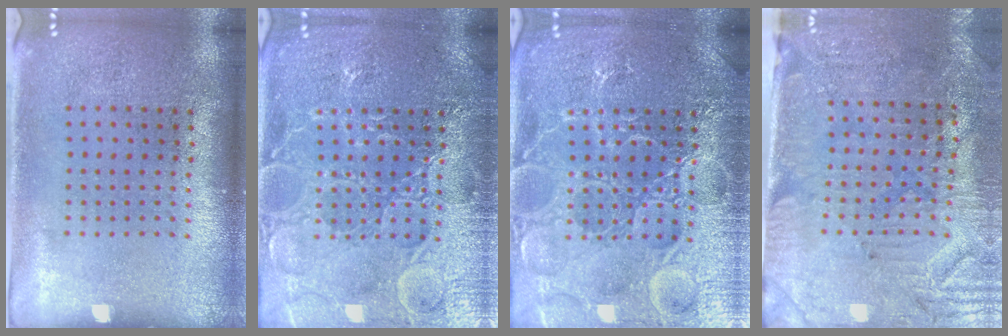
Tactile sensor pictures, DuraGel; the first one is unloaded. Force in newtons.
{"total": 6.5, "press": 6.4, "slide": 0.9}
{"total": 7.4, "press": 7.3, "slide": 0.9}
{"total": 3.2, "press": 2.9, "slide": 1.4}